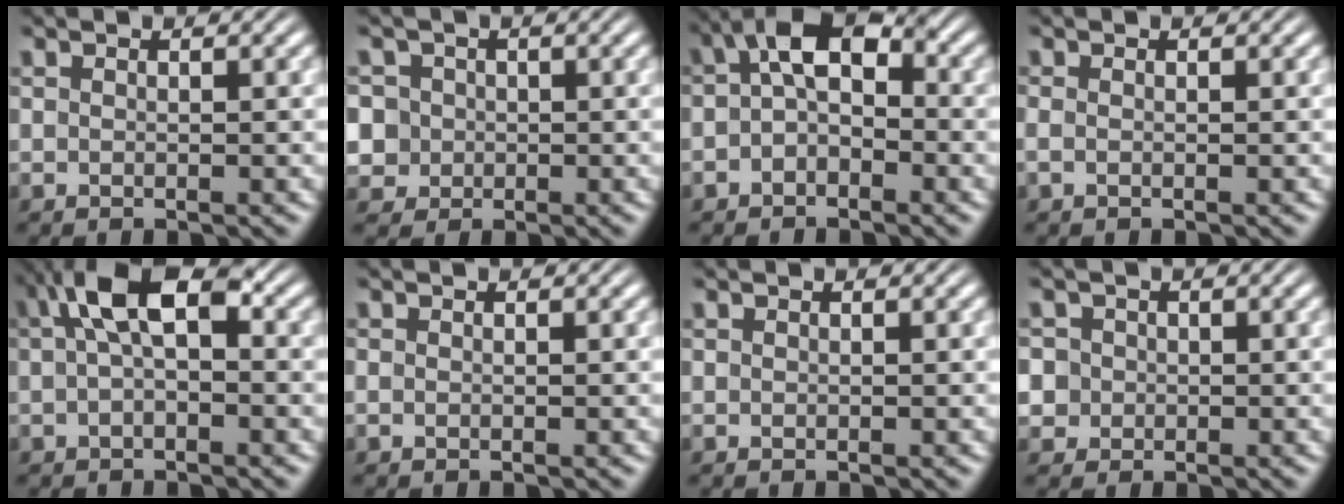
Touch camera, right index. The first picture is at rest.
{"total": 6.5, "force": [-0.8, 6.1, 2.1], "torque": [-0.068, -0.029, -0.008]}
{"total": 6.8, "force": [0.7, 4.4, 5.1], "torque": [-0.087, -0.012, 0.006]}
{"total": 1.1, "force": [-0.4, 0.8, 0.6], "torque": [-0.018, -0.004, -0.007]}
{"total": 7.7, "force": [2.0, 3.9, 6.4], "torque": [-0.111, 0.007, 0.028]}
{"total": 0.6, "force": [-0.2, 0.5, 0.2], "torque": [-0.004, -0.003, -0.004]}
{"total": 0.0}
{"total": 4.2, "force": [-0.5, 4.0, 1.2], "torque": [-0.043, -0.017, -0.008]}